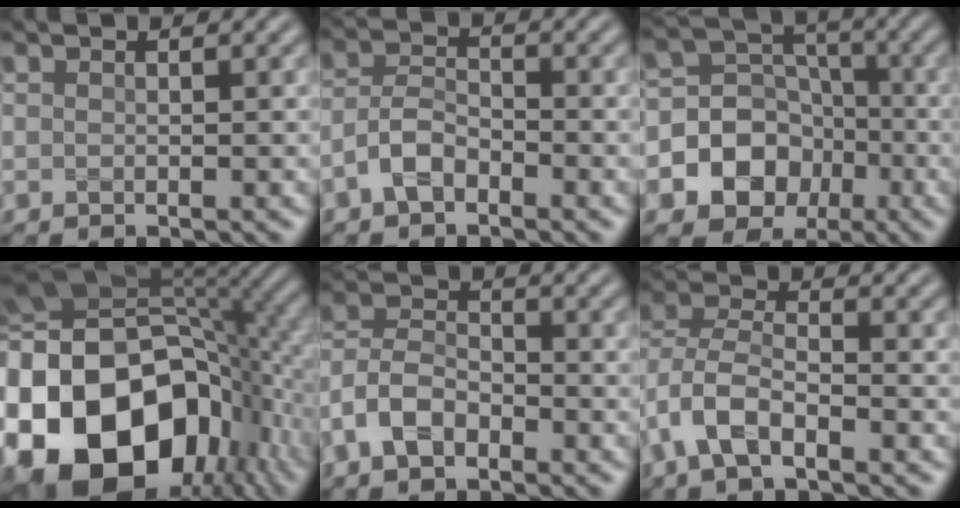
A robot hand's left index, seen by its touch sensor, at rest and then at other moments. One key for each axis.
{"total": 3.0, "fx": -1.8, "fy": 1.6, "fz": 1.8, "tx": -0.036, "ty": 0.009, "tz": -0.044}
{"total": 11.0, "fx": -3.6, "fy": 9.9, "fz": 3.3, "tx": -0.067, "ty": 0.007, "tz": -0.084}
{"total": 22.7, "fx": -7.3, "fy": 15.9, "fz": 14.5, "tx": -0.289, "ty": -0.031, "tz": -0.118}
{"total": 4.3, "fx": -2.3, "fy": 2.5, "fz": 2.6, "tx": -0.052, "ty": 0.007, "tz": -0.057}
{"total": 5.6, "fx": -2.4, "fy": 3.0, "fz": 4.1, "tx": -0.087, "ty": 0.004, "tz": -0.061}